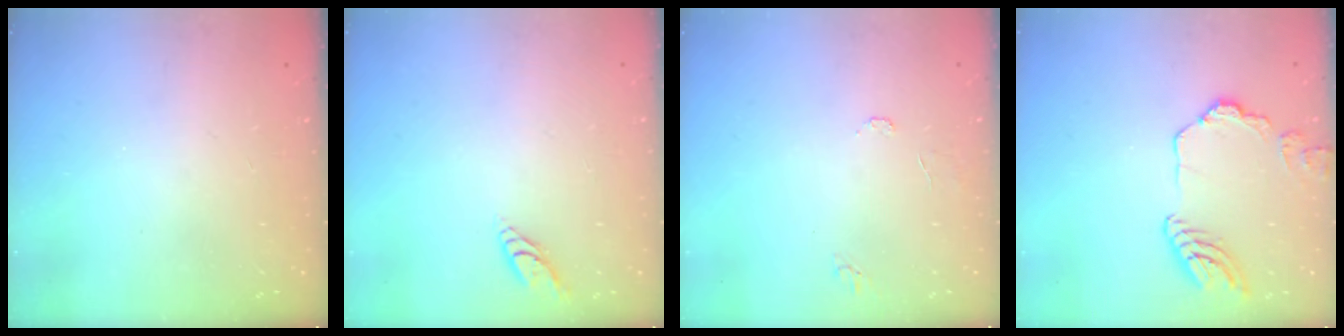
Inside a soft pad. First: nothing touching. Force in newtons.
{"total": 4.3, "press": 4.3, "slide": 0.5}
{"total": 4.9, "press": 4.9, "slide": 0.4}
{"total": 12.2, "press": 12.2, "slide": 0.5}